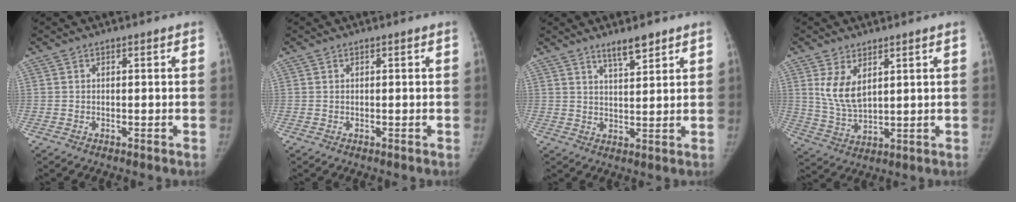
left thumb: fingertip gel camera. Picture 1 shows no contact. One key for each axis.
{"total": 0.0}
{"total": 4.9, "fx": 3.8, "fy": 1.0, "fz": 3.0, "tx": -0.041, "ty": -0.028, "tz": 0.064}
{"total": 7.1, "fx": 3.1, "fy": 3.6, "fz": 5.3, "tx": -0.089, "ty": -0.017, "tz": 0.072}